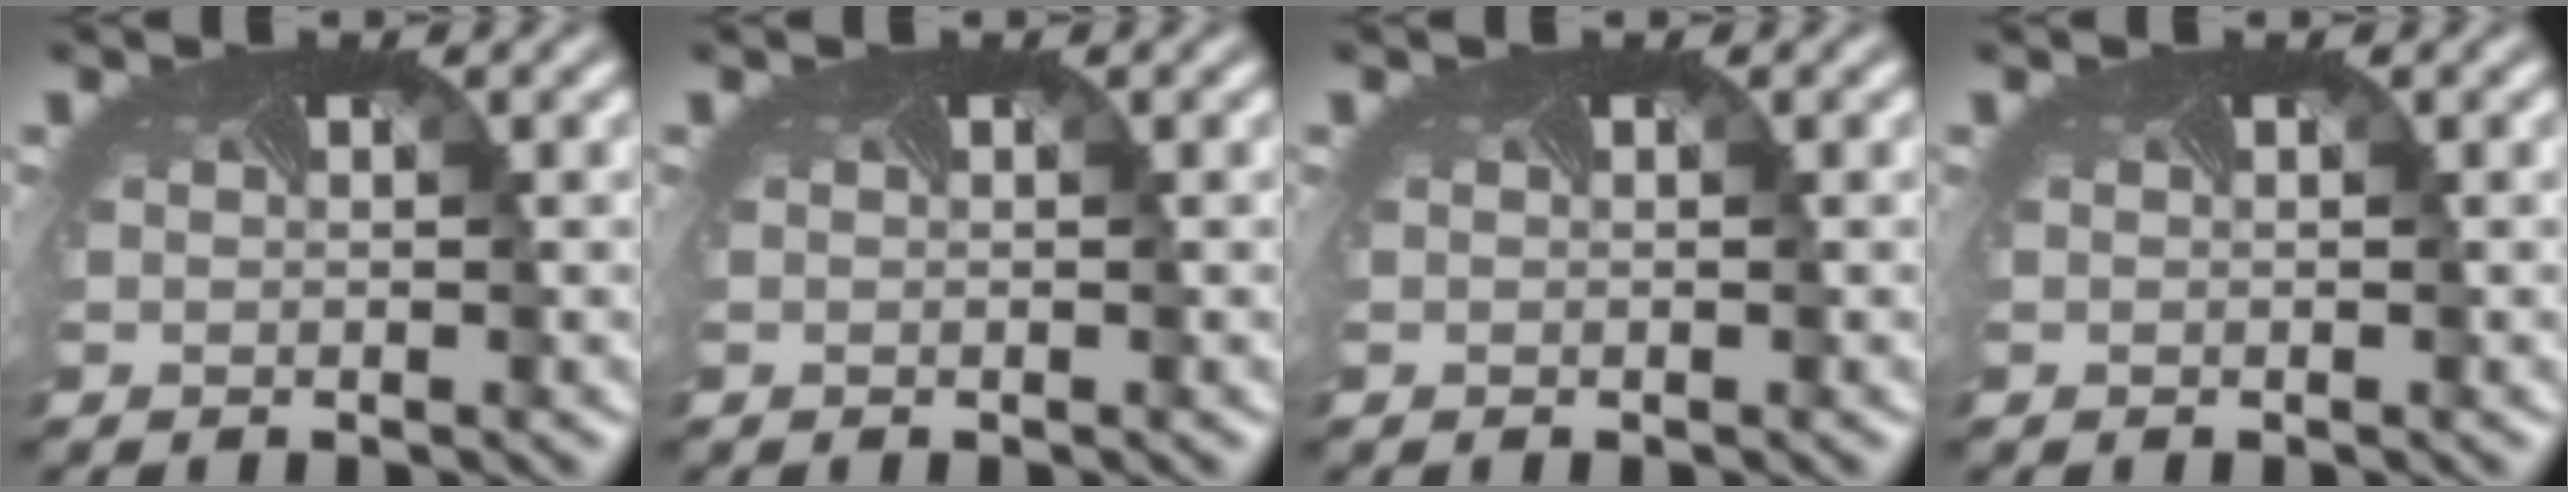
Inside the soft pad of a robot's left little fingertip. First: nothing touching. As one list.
[{"total": 0.0}, {"total": 0.0}, {"total": 0.0}]